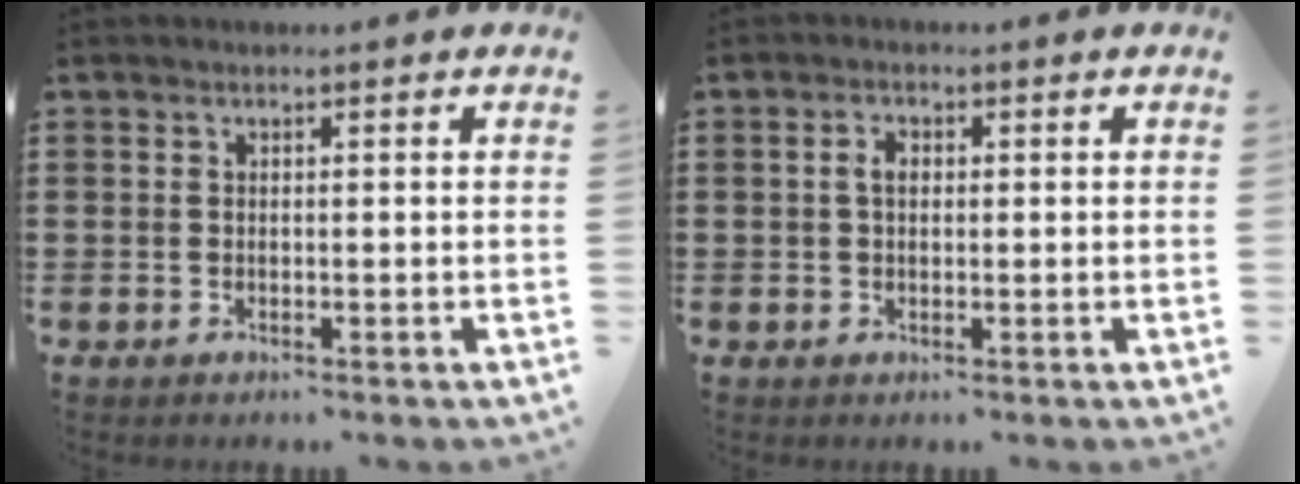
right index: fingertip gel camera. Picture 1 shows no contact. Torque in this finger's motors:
{"motor_torque": [0.36, -0.29, 0.05, 0.06]}